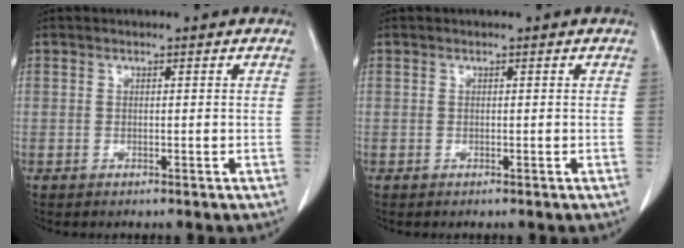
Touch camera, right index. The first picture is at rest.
{"total": 0.0}